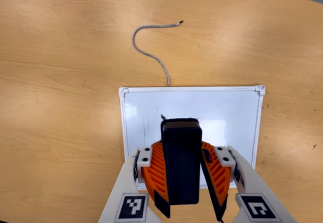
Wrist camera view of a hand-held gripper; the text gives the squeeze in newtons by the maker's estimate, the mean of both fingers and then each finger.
{"total": 8.8, "left": 9.1, "right": 8.4}